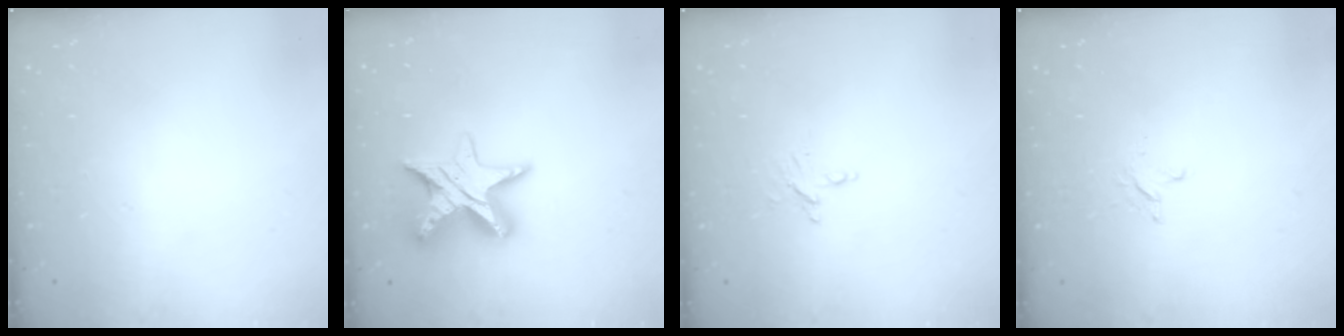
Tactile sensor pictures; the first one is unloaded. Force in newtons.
{"total": 12.7, "press": 12.7, "slide": 0.8}
{"total": 3.2, "press": 3.2, "slide": 0.3}
{"total": 3.0, "press": 3.0, "slide": 0.3}